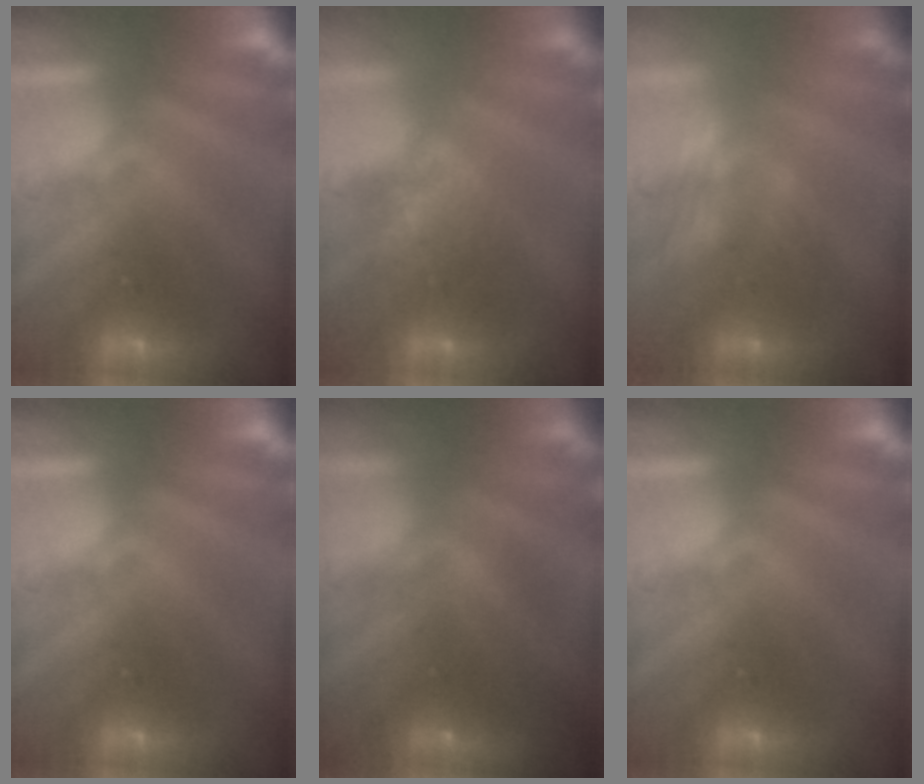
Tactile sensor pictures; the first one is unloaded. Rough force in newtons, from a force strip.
{"total": 3.8}
{"total": 2.9}
{"total": 0.0}
{"total": 10.8}
{"total": 0.0}